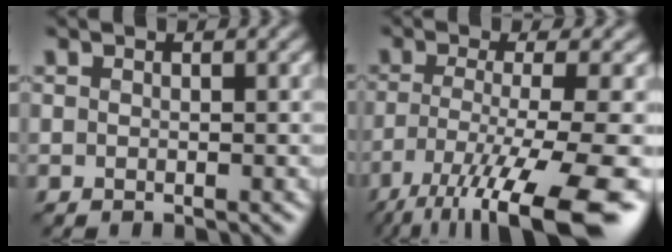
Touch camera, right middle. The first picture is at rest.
{"total": 12.7, "force": [-7.8, 2.6, 9.7], "torque": [-0.172, -0.015, -0.128]}